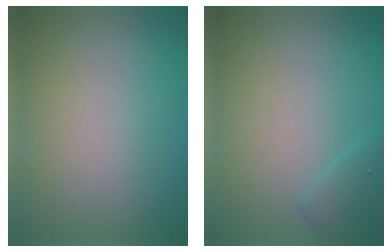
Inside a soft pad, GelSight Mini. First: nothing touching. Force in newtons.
{"total": 1.4, "press": 1.4, "slide": 0.1}